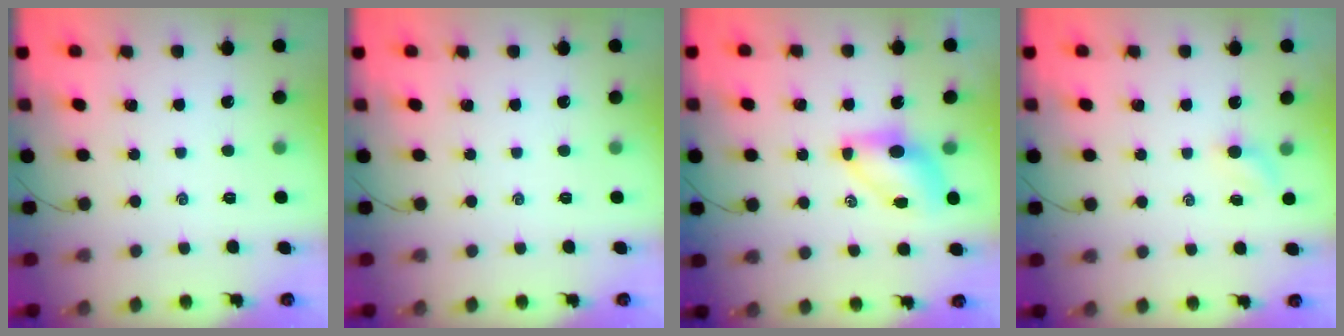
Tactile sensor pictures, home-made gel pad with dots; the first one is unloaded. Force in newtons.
{"total": 0.0}
{"total": 6.9, "press": 6.8, "slide": 0.8}
{"total": 2.6, "press": 2.4, "slide": 0.8}